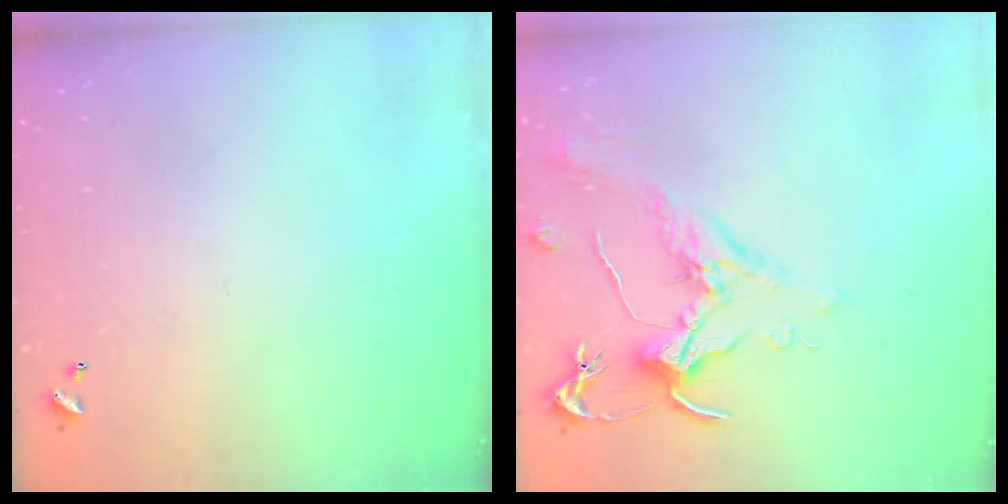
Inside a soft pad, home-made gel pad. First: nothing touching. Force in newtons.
{"total": 1.8, "press": 1.7, "slide": 0.8}